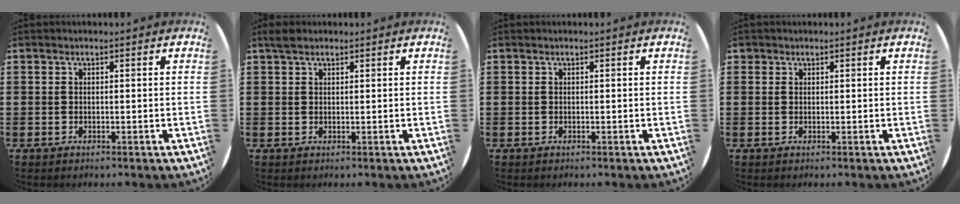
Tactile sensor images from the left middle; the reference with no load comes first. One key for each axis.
{"total": 1.4, "fx": 1.2, "fy": 0.6, "fz": 0.5, "tx": -0.004, "ty": 0.002, "tz": 0.020}
{"total": 0.0}
{"total": 0.6, "fx": 0.5, "fy": 0.4, "fz": -0.1, "tx": 0.001, "ty": 0.003, "tz": 0.010}